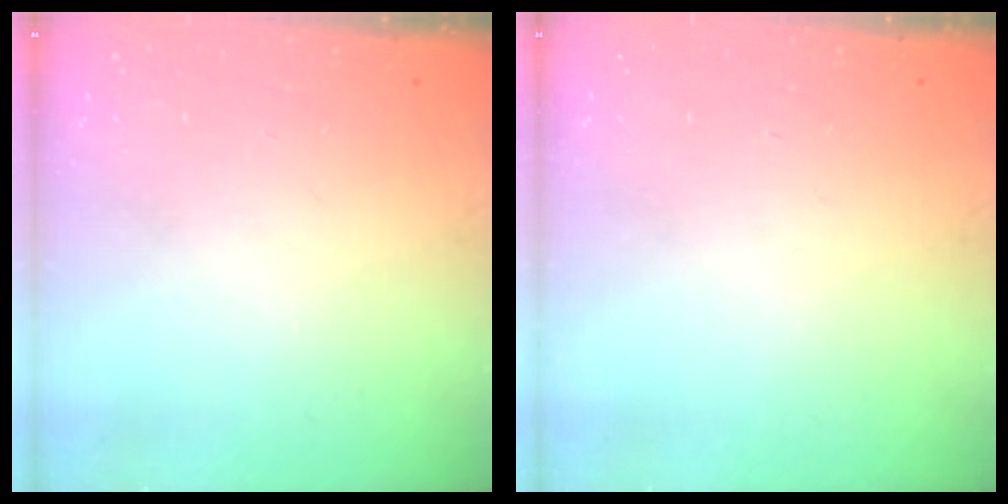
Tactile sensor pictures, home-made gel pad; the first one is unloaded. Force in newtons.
{"total": 0.0}